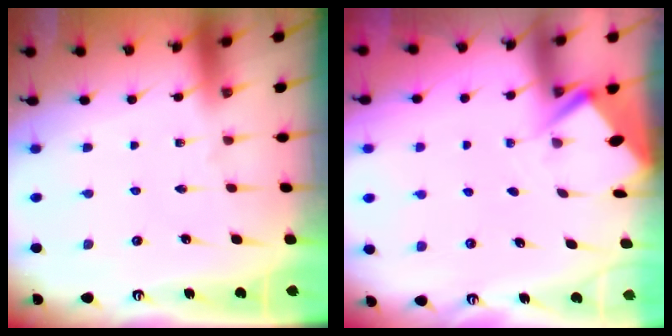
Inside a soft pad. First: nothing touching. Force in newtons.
{"total": 3.0, "press": 2.9, "slide": 0.4}